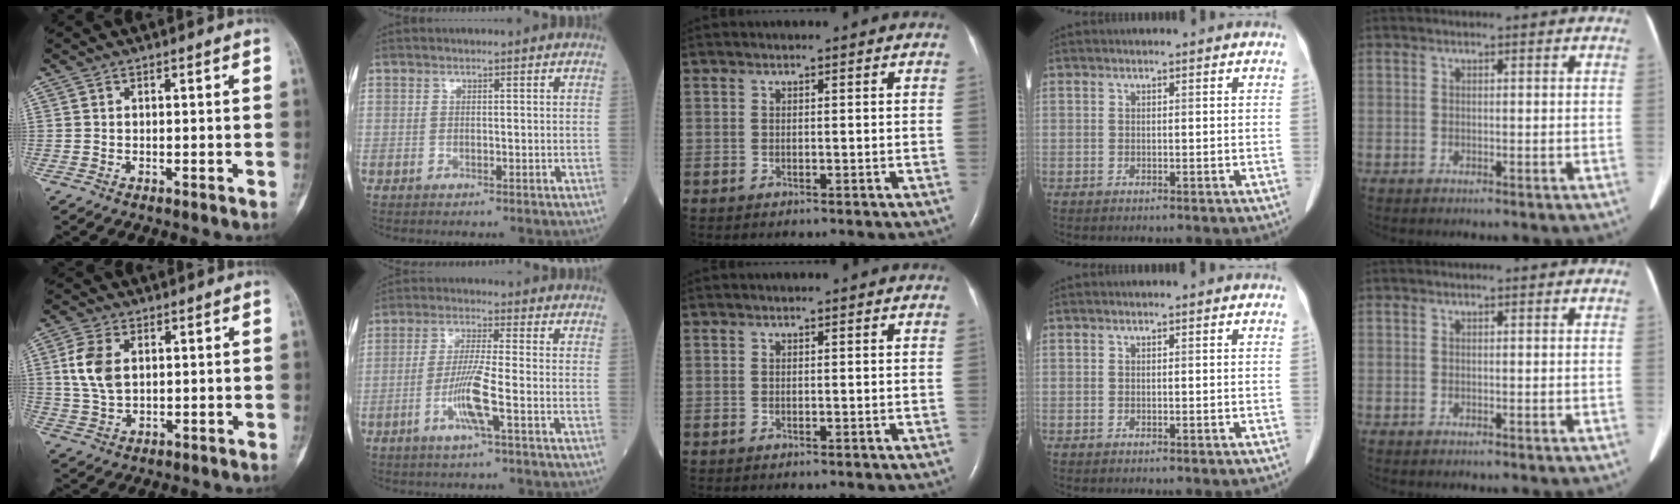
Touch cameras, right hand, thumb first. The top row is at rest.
{"thumb": {"total": 7.9, "force": [1.7, 4.9, 5.9], "torque": [-0.124, 0.000, 0.039]}, "index": {"total": 7.0, "force": [-2.6, -0.5, 6.5], "torque": [-0.129, -0.007, -0.053]}}